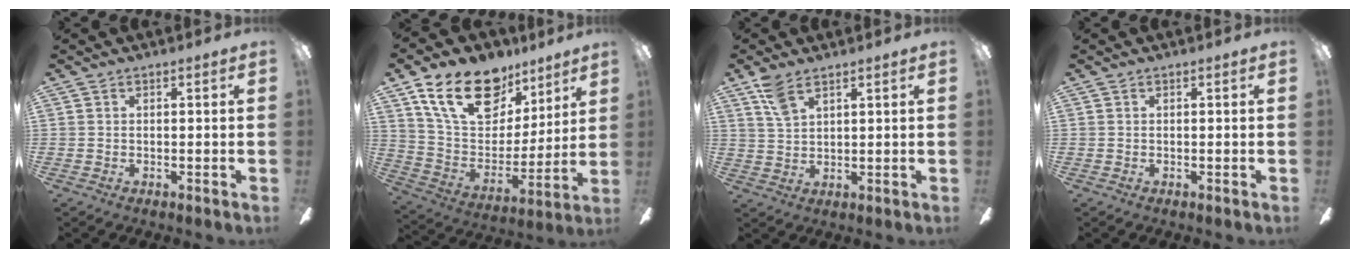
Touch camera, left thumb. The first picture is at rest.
{"total": 21.3, "force": [13.3, 12.2, 11.3], "torque": [-0.196, -0.062, 0.242]}
{"total": 5.6, "force": [4.1, 2.2, 3.2], "torque": [-0.066, -0.012, 0.075]}
{"total": 0.0}